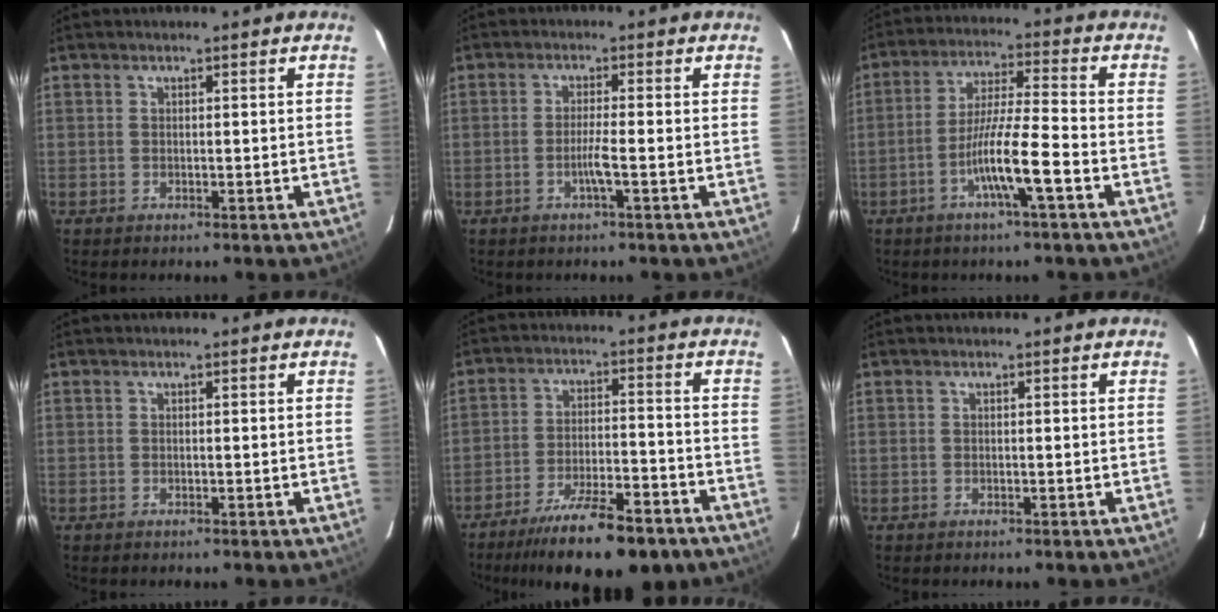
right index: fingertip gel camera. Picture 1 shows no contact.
{"total": 2.6, "force": [-1.0, -0.4, 2.4], "torque": [-0.045, -0.001, -0.020]}
{"total": 9.1, "force": [-3.8, -0.3, 8.3], "torque": [-0.155, 0.003, -0.072]}
{"total": 0.0}
{"total": 14.9, "force": [-11.2, 2.9, 9.4], "torque": [-0.137, -0.013, -0.178]}
{"total": 0.0}